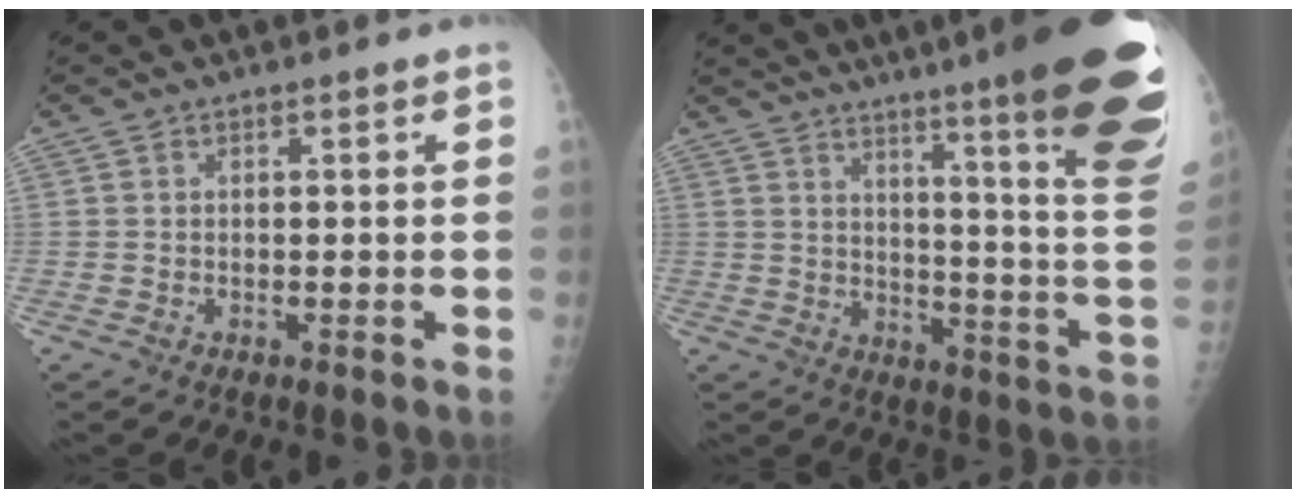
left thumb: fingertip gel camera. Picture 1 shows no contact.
{"total": 28.8, "force": [18.7, 2.6, 21.7], "torque": [-0.217, -0.103, 0.248]}